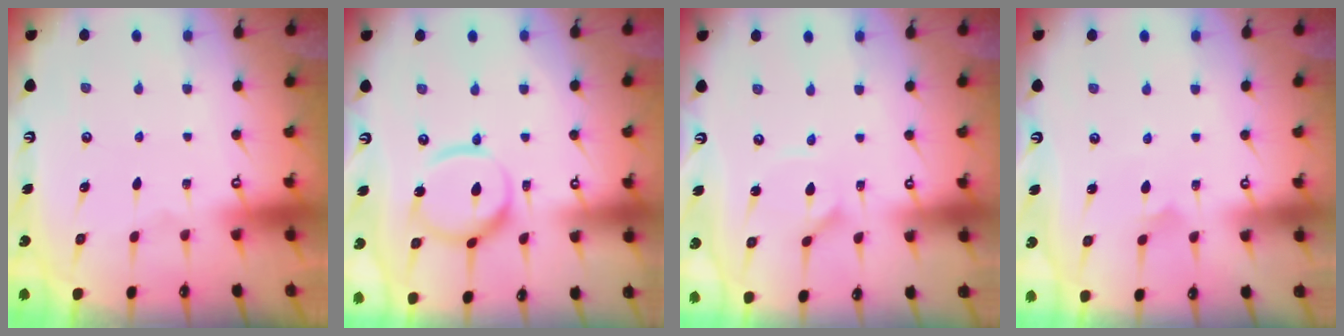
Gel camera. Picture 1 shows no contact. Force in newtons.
{"total": 12.6, "press": 12.5, "slide": 1.3}
{"total": 1.2, "press": 1.2, "slide": 0.2}
{"total": 3.2, "press": 3.2, "slide": 0.3}